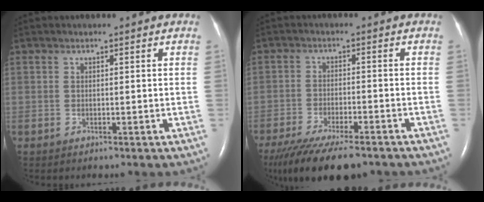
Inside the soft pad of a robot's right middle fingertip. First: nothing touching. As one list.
[{"total": 15.8, "force": [-12.4, 3.9, 9.0], "torque": [-0.176, -0.038, -0.191]}]